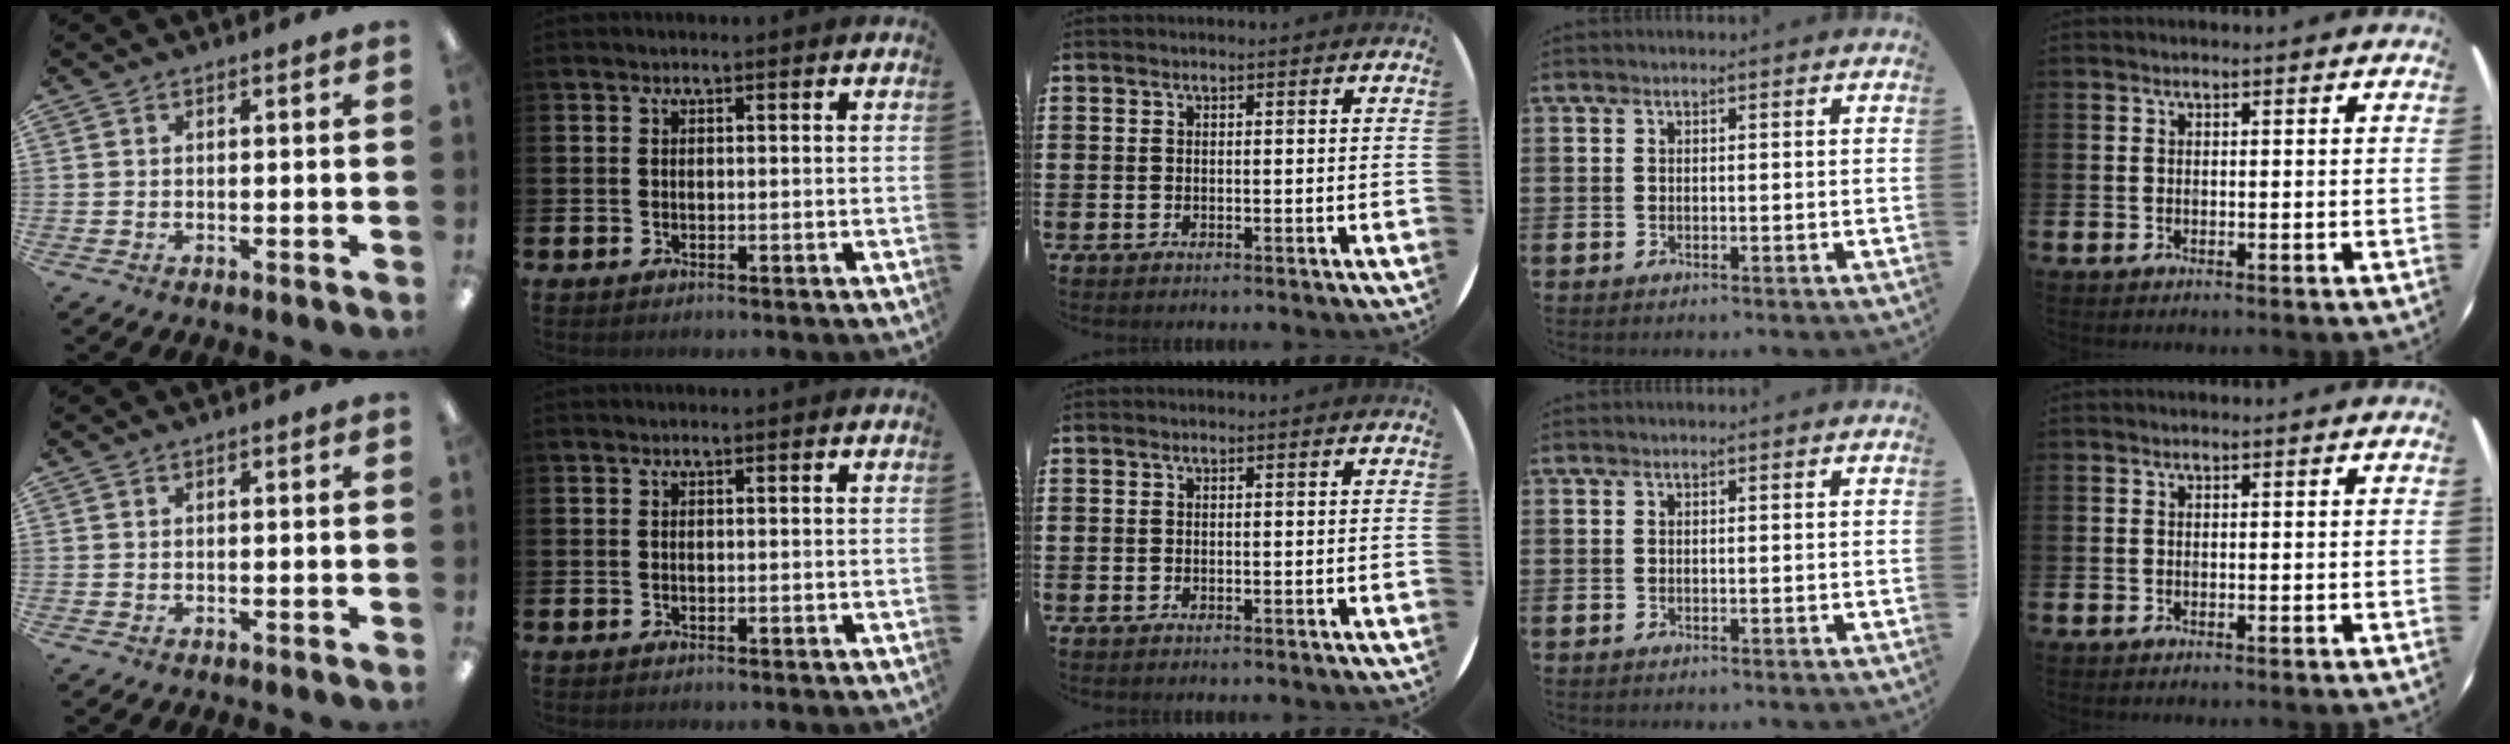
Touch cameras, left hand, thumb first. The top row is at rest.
{}